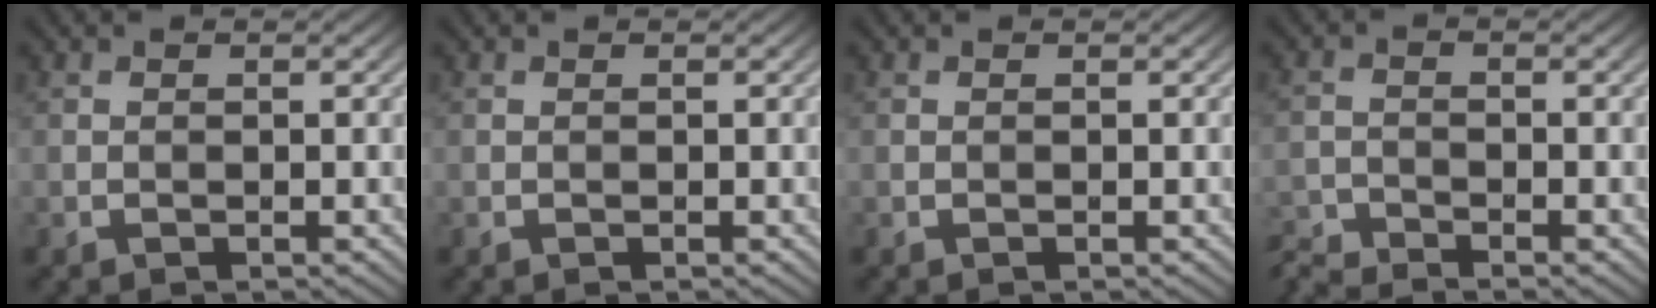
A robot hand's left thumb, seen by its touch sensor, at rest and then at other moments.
{"total": 0.0}
{"total": 0.0}
{"total": 3.5, "force": [-3.4, 0.3, 0.8], "torque": [-0.028, -0.009, -0.077]}